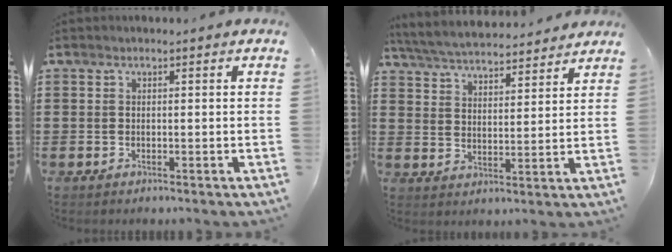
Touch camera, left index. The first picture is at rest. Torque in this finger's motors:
{"motor_torque": [1.32, -0.82, 0.28, 0.12]}